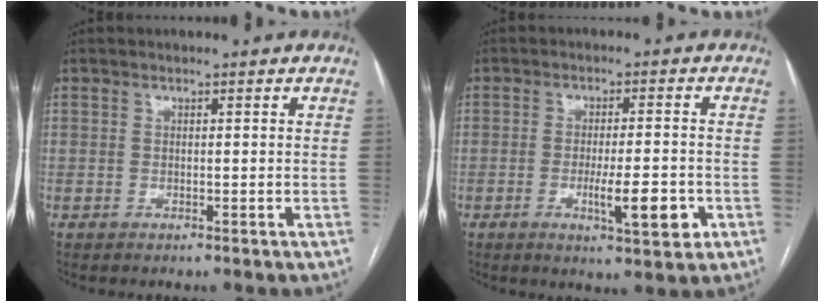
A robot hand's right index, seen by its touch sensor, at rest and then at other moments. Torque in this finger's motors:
{"motor_torque": [0.39, 0.14, 0.14, 0.03]}